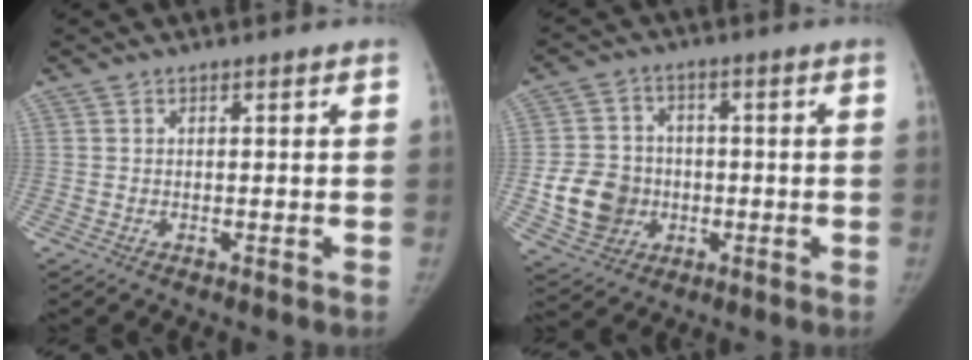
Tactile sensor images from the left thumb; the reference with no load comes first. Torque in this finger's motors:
{"motor_torque": [-0.06, 0.09, 0.48, -0.42, 0.04]}